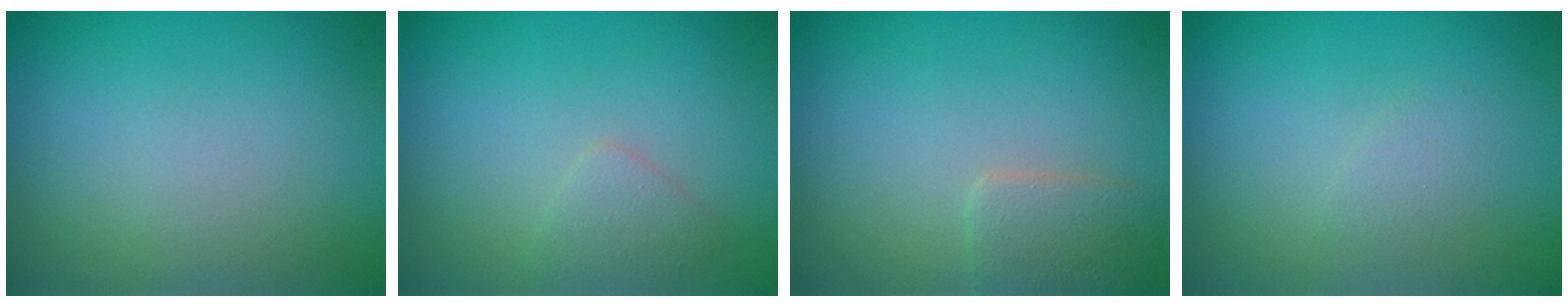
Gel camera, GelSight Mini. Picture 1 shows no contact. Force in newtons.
{"total": 1.2, "press": 1.2, "slide": 0.0}
{"total": 2.1, "press": 2.1, "slide": 0.1}
{"total": 0.8, "press": 0.8, "slide": 0.0}